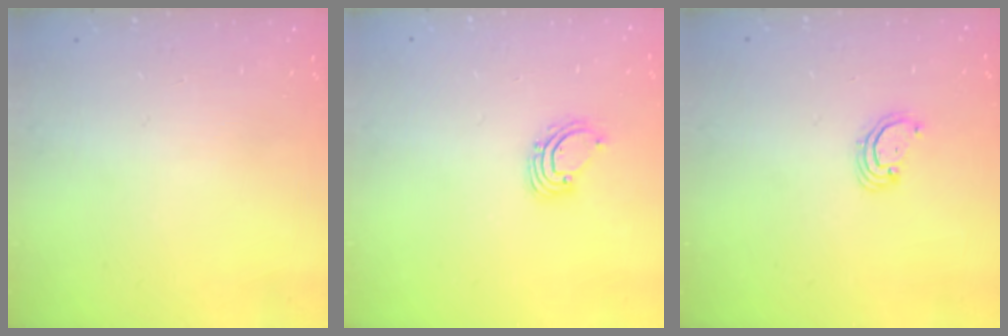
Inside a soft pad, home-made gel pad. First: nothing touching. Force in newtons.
{"total": 2.6, "press": 2.6, "slide": 0.2}
{"total": 2.5, "press": 2.5, "slide": 0.2}